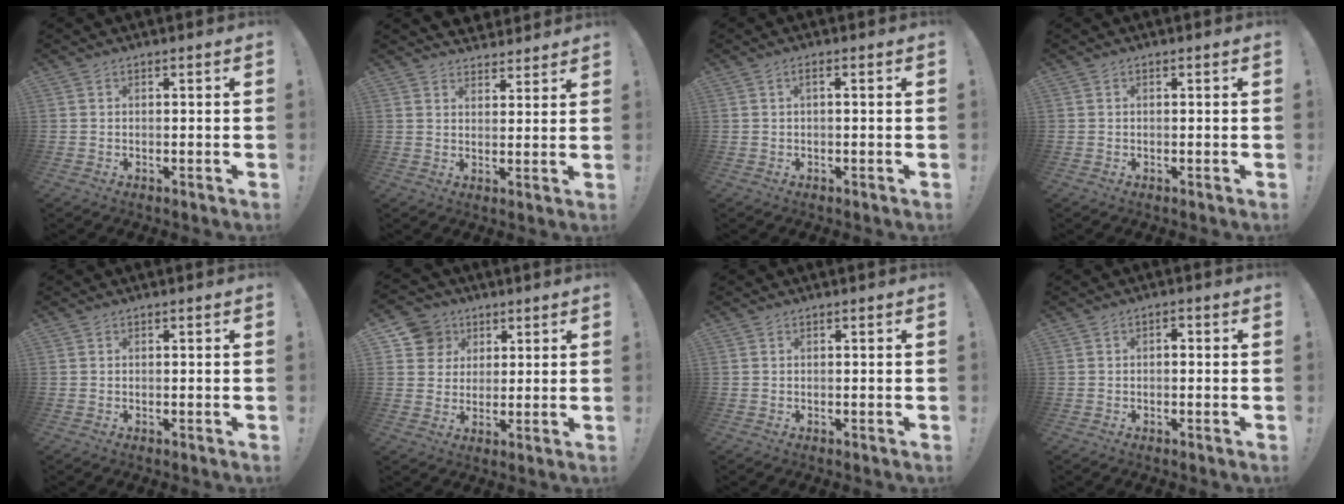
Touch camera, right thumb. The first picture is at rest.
{"total": 4.0, "force": [3.4, 2.1, 0.3], "torque": [0.001, -0.027, 0.064]}
{"total": 1.5, "force": [-0.3, 0.1, 1.5], "torque": [-0.036, 0.005, -0.005]}
{"total": 0.0}
{"total": 0.0}
{"total": 9.0, "force": [4.0, 8.0, 1.6], "torque": [-0.022, -0.022, 0.082]}
{"total": 0.0}
{"total": 1.2, "force": [-0.7, 0.6, 0.8], "torque": [-0.009, 0.004, -0.017]}